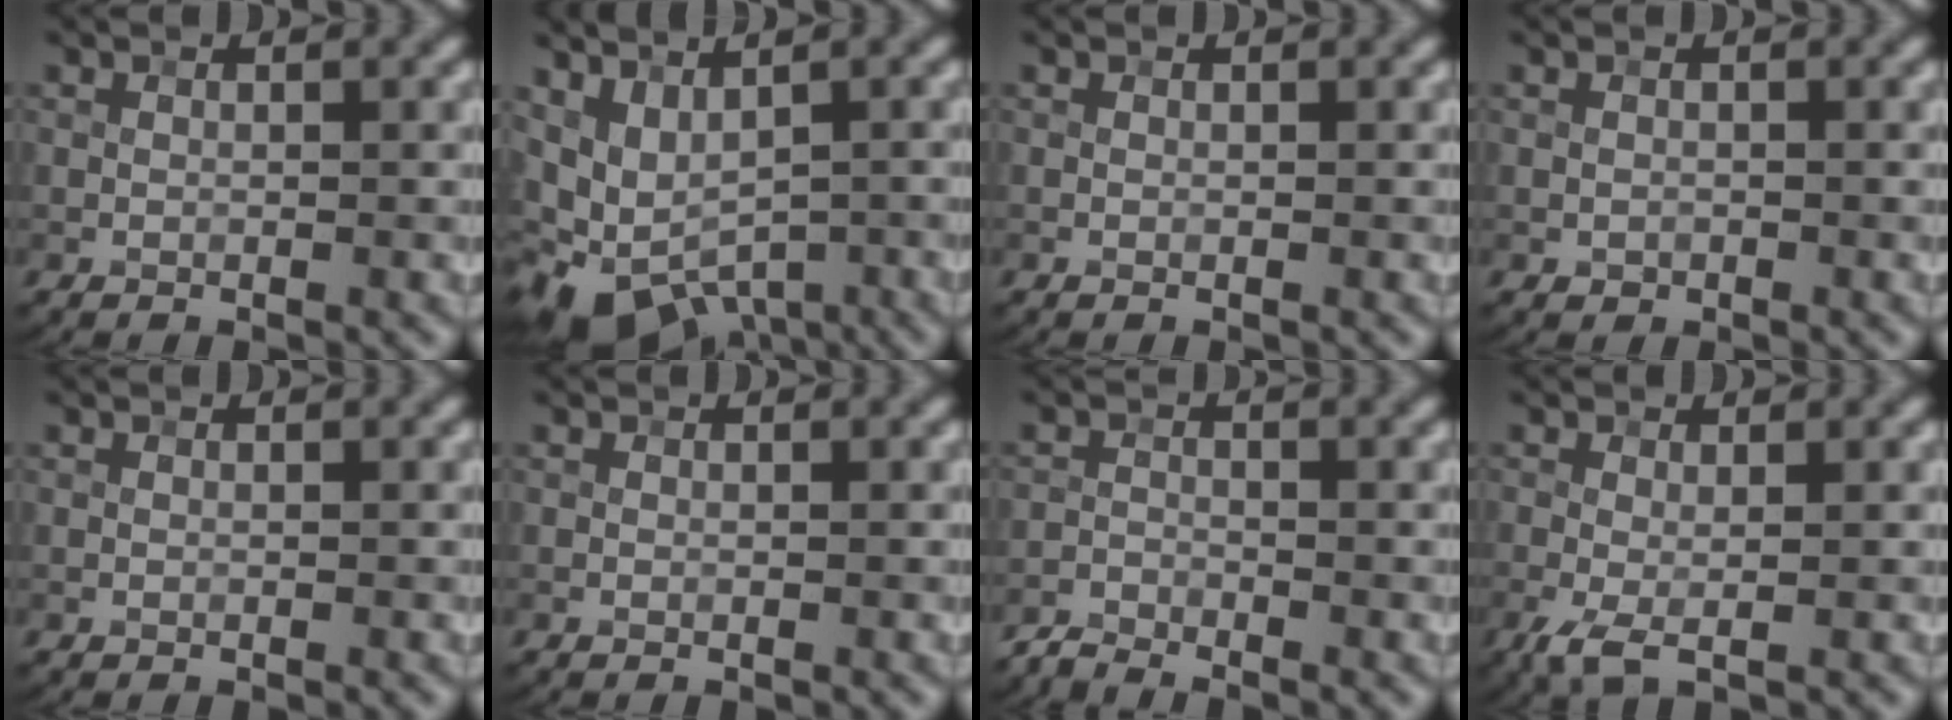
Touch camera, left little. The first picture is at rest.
{"total": 7.4, "force": [-2.8, 4.2, 5.4], "torque": [-0.089, -0.018, -0.032]}
{"total": 0.0}
{"total": 0.5, "force": [-0.2, 0.4, 0.2], "torque": [-0.003, -0.002, -0.004]}
{"total": 0.0}
{"total": 0.0}
{"total": 2.0, "force": [-2.0, 0.1, 0.1], "torque": [-0.008, 0.002, -0.047]}
{"total": 1.6, "force": [-0.5, 0.3, 1.5], "torque": [-0.043, -0.002, -0.012]}